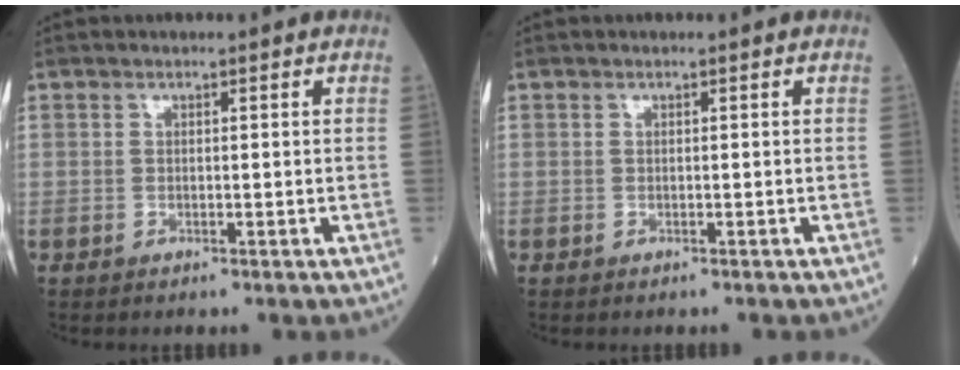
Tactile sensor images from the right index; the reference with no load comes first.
{"total": 0.0}